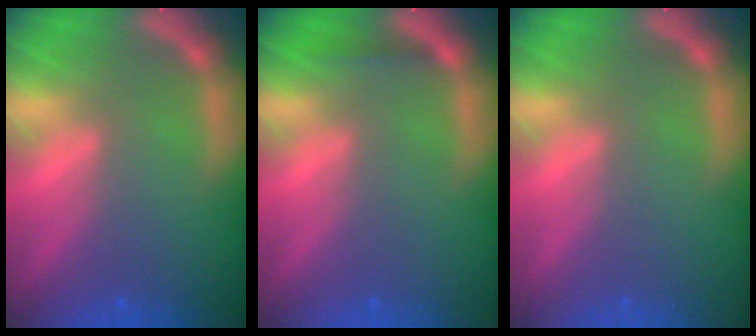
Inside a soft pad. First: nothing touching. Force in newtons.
{"total": 0.9}
{"total": 0.0}